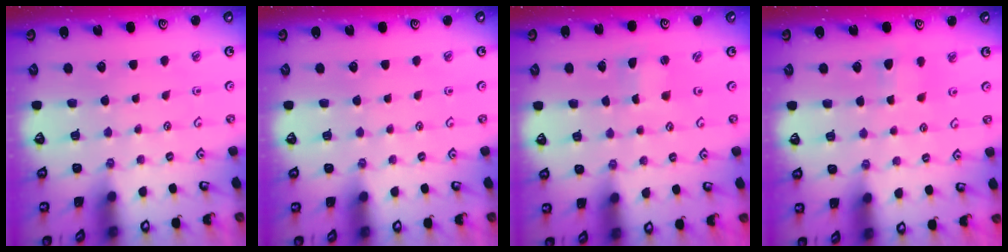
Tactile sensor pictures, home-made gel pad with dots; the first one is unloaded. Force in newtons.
{"total": 0.0}
{"total": 0.8, "press": 0.8, "slide": 0.0}
{"total": 4.9, "press": 4.8, "slide": 1.1}